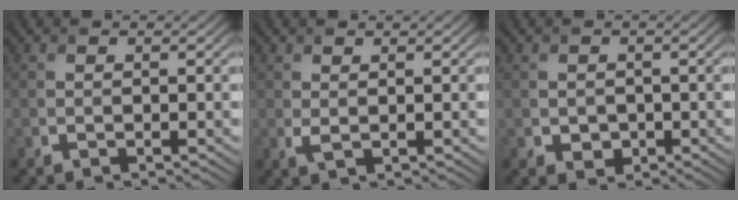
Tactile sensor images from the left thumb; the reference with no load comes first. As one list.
[{"total": 1.2, "force": [0.6, 0.4, 0.9], "torque": [-0.027, -0.002, 0.014]}, {"total": 1.6, "force": [-0.3, 1.5, 0.6], "torque": [-0.014, -0.009, -0.006]}]